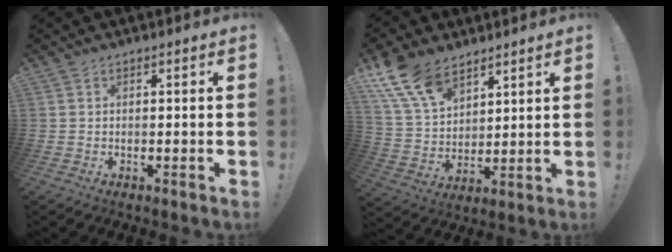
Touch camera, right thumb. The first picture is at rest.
{"total": 14.3, "force": [9.4, 8.1, 7.1], "torque": [-0.158, -0.046, 0.182]}